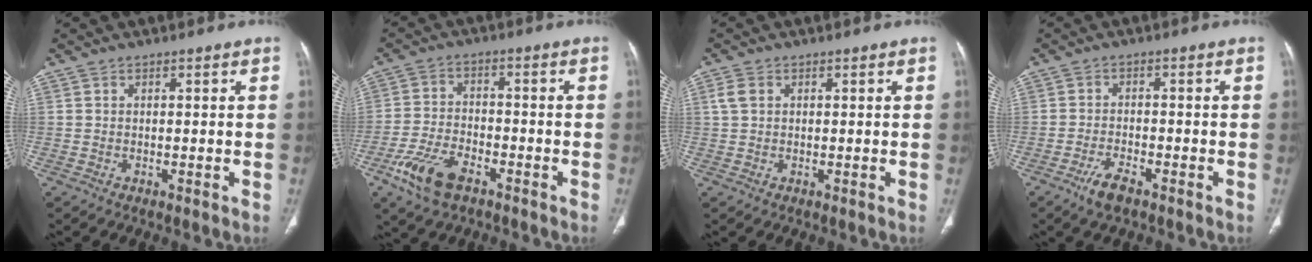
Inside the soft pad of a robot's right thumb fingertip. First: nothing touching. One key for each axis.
{"total": 9.7, "fx": -5.7, "fy": 4.8, "fz": 6.2, "tx": -0.130, "ty": 0.015, "tz": -0.108}
{"total": 2.6, "fx": 0.8, "fy": 1.9, "fz": 1.6, "tx": -0.037, "ty": 0.008, "tz": 0.019}
{"total": 4.0, "fx": -2.8, "fy": 1.2, "fz": 2.6, "tx": -0.058, "ty": 0.011, "tz": -0.051}